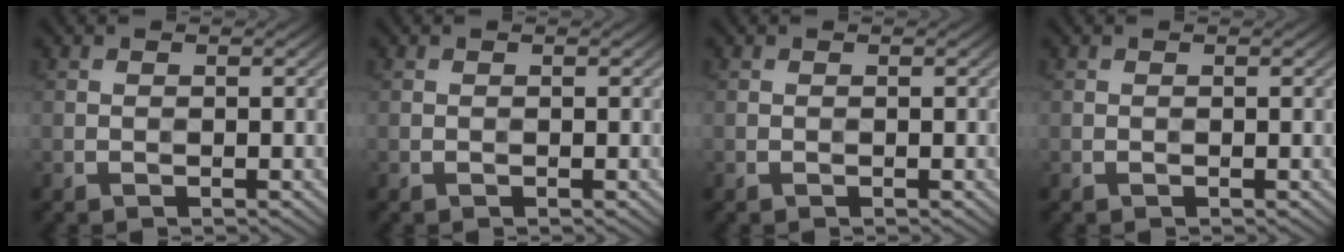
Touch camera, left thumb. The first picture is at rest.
{"total": 0.0}
{"total": 0.0}
{"total": 0.0}